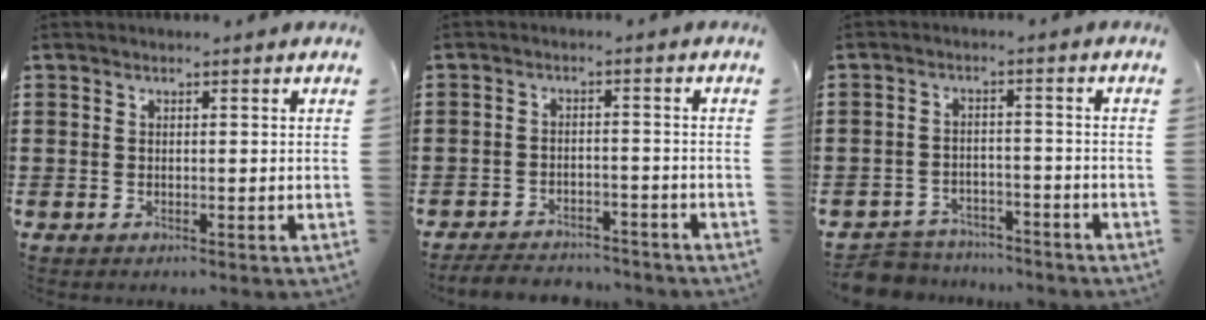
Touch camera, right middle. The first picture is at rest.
{"total": 3.6, "force": [-3.6, 0.6, 0.2], "torque": [-0.007, 0.004, -0.077]}
{"total": 4.7, "force": [-4.6, 1.0, 0.0], "torque": [-0.009, 0.008, -0.099]}